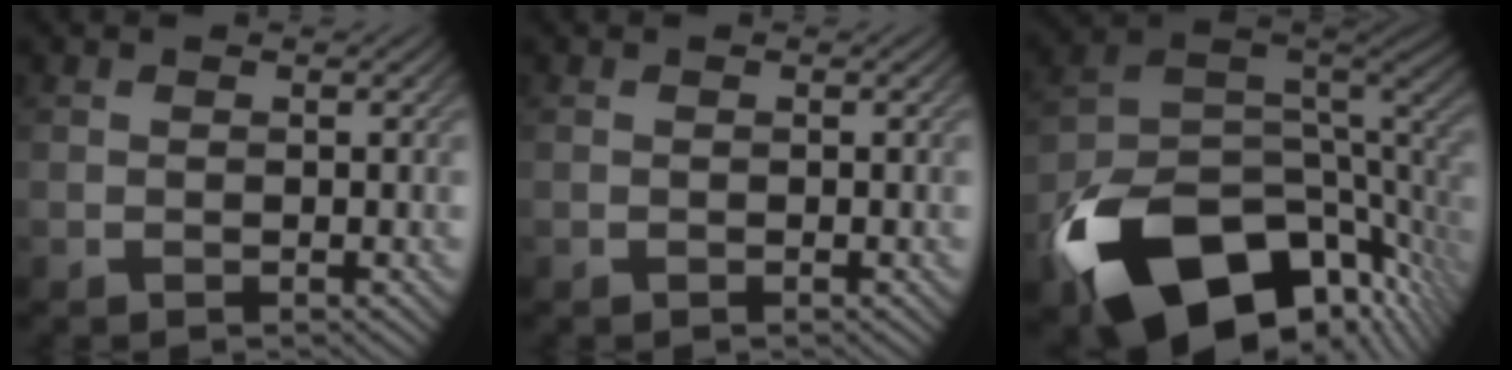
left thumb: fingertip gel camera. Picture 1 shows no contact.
{"total": 0.0}
{"total": 17.1, "force": [-8.8, 9.6, 11.0], "torque": [-0.215, -0.038, -0.134]}